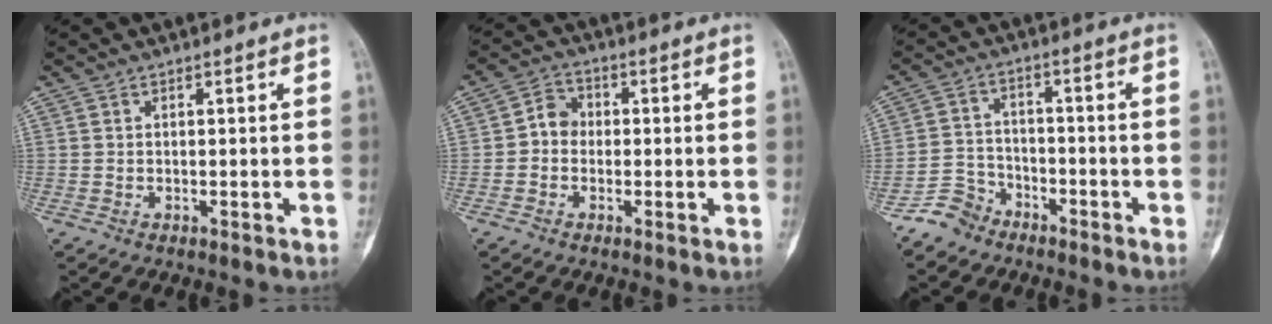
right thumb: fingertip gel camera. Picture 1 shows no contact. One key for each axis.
{"total": 4.5, "fx": -0.5, "fy": 3.9, "fz": 2.2, "tx": -0.017, "ty": 0.016, "tz": -0.021}
{"total": 5.6, "fx": -4.6, "fy": 3.2, "fz": 0.3, "tx": 0.012, "ty": 0.034, "tz": -0.098}